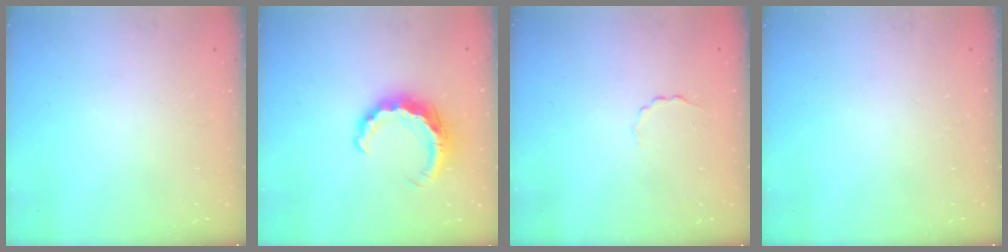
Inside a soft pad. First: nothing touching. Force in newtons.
{"total": 10.1, "press": 10.0, "slide": 1.5}
{"total": 2.0, "press": 1.9, "slide": 0.6}
{"total": 0.0}